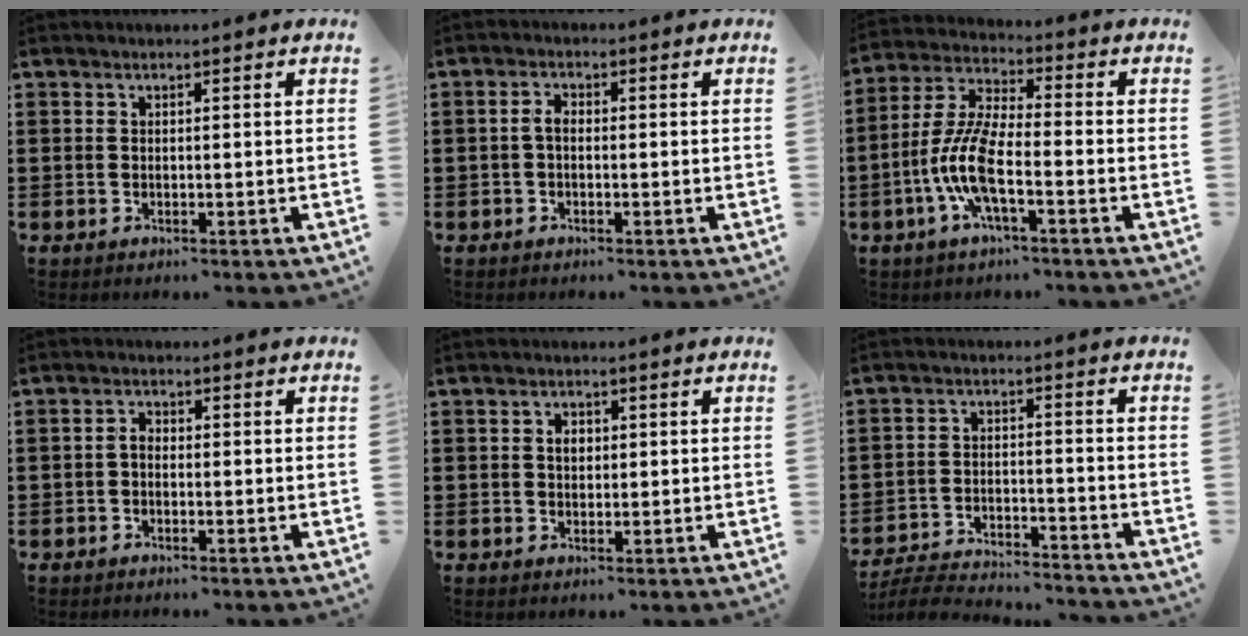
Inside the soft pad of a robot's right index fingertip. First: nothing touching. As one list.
[{"total": 1.9, "force": [-0.4, 1.0, 1.6], "torque": [-0.040, -0.001, -0.011]}, {"total": 8.9, "force": [-3.2, 2.5, 7.9], "torque": [-0.195, -0.014, -0.069]}, {"total": 1.6, "force": [-0.6, 0.9, 1.2], "torque": [-0.032, 0.000, -0.015]}, {"total": 2.2, "force": [0.4, 1.5, 1.5], "torque": [-0.033, 0.010, 0.006]}, {"total": 5.3, "force": [-5.2, 0.2, 1.0], "torque": [-0.031, -0.003, -0.107]}]